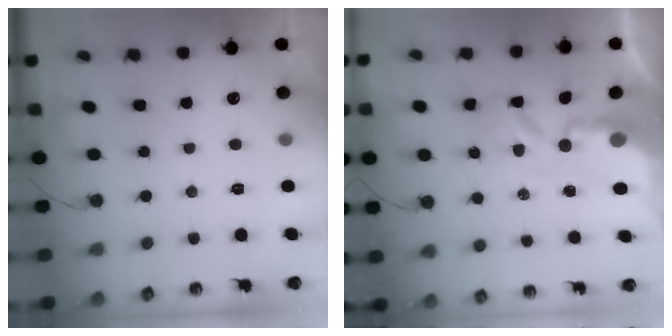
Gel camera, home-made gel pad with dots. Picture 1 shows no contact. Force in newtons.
{"total": 6.3, "press": 6.2, "slide": 0.4}